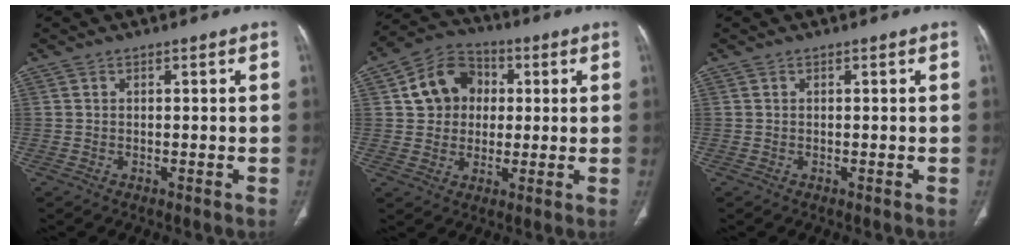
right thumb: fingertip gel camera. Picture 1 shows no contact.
{"total": 11.1, "force": [2.1, 9.5, 5.5], "torque": [-0.060, 0.010, 0.027]}
{"total": 0.0}